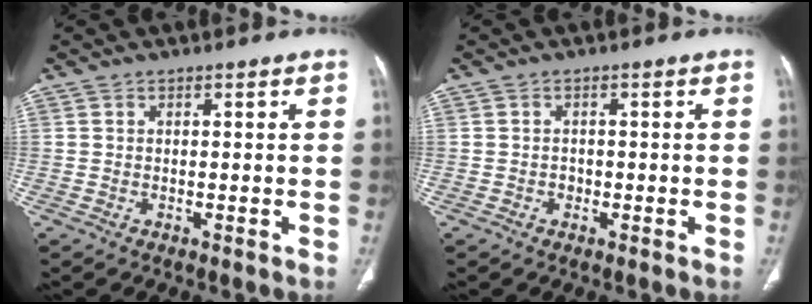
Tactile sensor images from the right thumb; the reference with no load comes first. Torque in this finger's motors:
{"motor_torque": [0.20, -0.01, 0.19, -0.69, 0.03]}